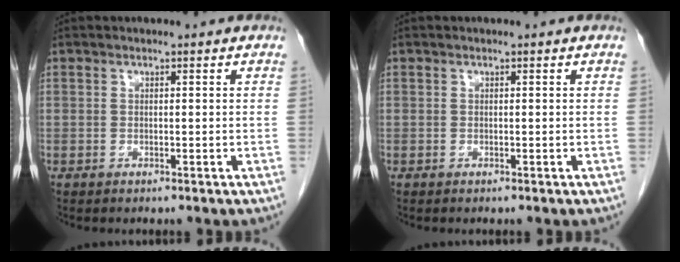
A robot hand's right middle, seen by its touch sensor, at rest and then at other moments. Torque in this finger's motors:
{"motor_torque": [-0.04, 0.09, -0.02, 0.01]}